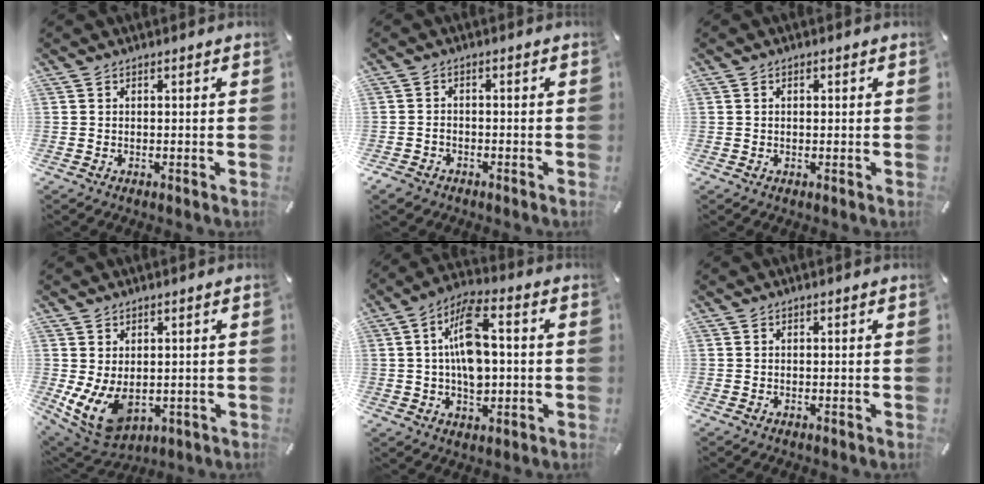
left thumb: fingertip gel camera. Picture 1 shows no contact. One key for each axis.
{"total": 2.3, "fx": -1.6, "fy": 1.5, "fz": 0.7, "tx": -0.019, "ty": 0.007, "tz": -0.035}
{"total": 0.8, "fx": 0.1, "fy": 0.5, "fz": 0.6, "tx": -0.013, "ty": 0.003, "tz": 0.001}
{"total": 9.2, "fx": -0.8, "fy": 6.7, "fz": 6.2, "tx": -0.124, "ty": -0.009, "tz": -0.009}
{"total": 11.8, "fx": 0.4, "fy": 6.9, "fz": 9.5, "tx": -0.177, "ty": 0.011, "tz": 0.009}
{"total": 0.0}